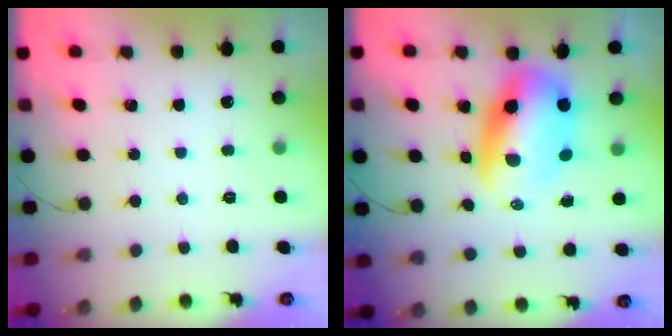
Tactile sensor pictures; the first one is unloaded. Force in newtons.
{"total": 11.0, "press": 10.6, "slide": 2.8}